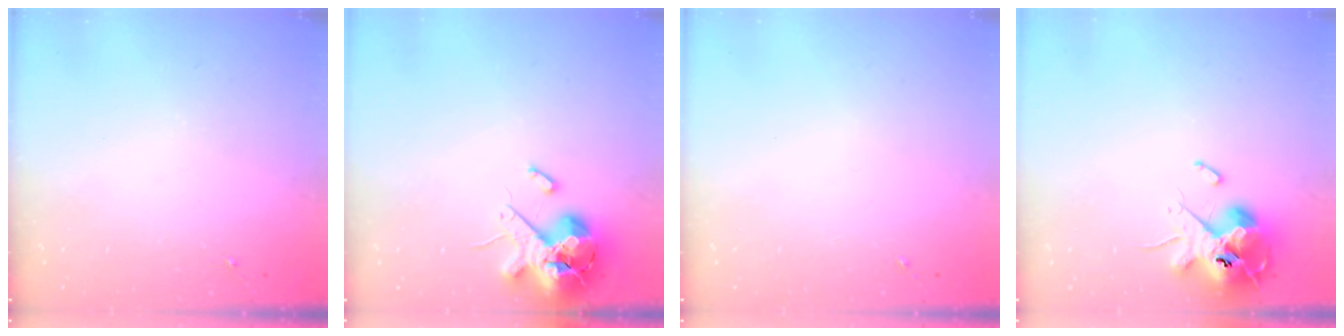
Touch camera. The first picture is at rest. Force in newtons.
{"total": 13.2, "press": 13.0, "slide": 2.2}
{"total": 0.0}
{"total": 13.1, "press": 12.9, "slide": 2.1}